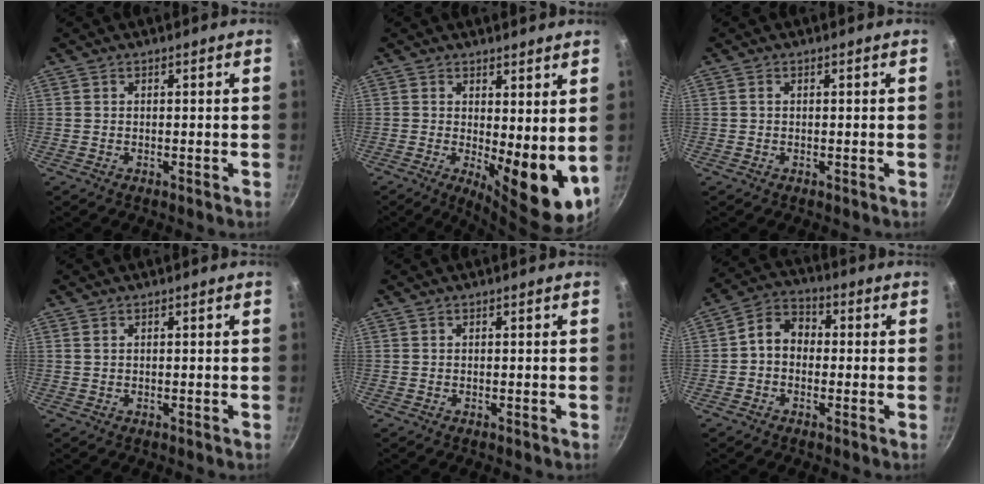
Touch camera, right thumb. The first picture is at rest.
{"total": 10.7, "force": [0.6, 4.0, 9.9], "torque": [-0.111, -0.022, 0.017]}
{"total": 0.5, "force": [0.0, 0.4, 0.3], "torque": [-0.004, 0.004, 0.000]}
{"total": 0.5, "force": [0.3, 0.3, 0.3], "torque": [-0.007, 0.001, 0.005]}
{"total": 0.0}
{"total": 6.7, "force": [-0.4, 5.3, 4.1], "torque": [-0.045, 0.025, -0.027]}